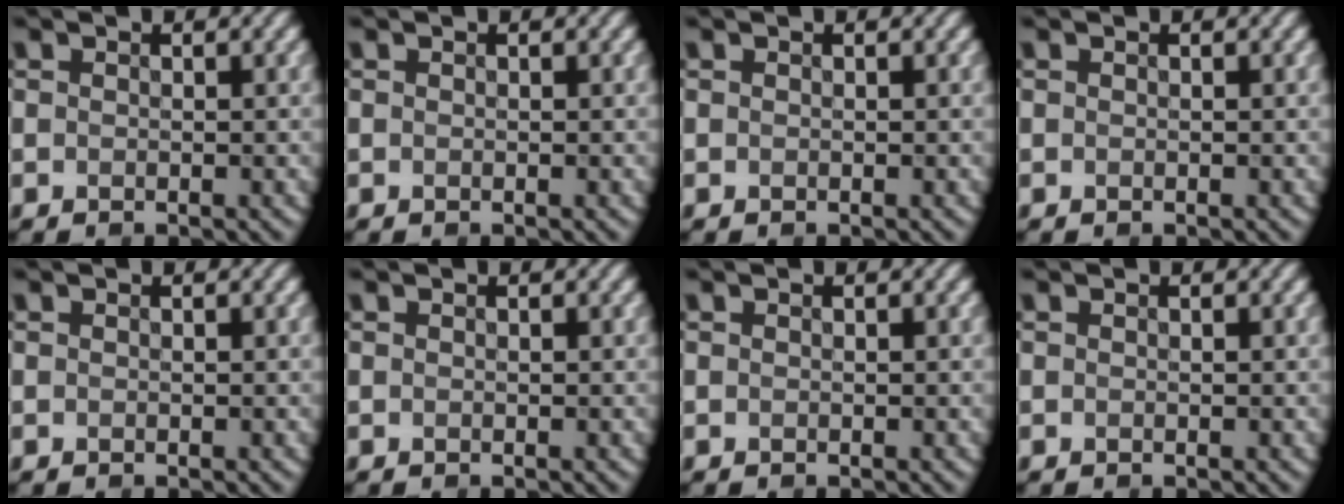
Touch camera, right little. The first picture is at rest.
{"total": 0.0}
{"total": 0.0}
{"total": 0.0}
{"total": 0.0}
{"total": 0.0}
{"total": 0.0}
{"total": 0.0}